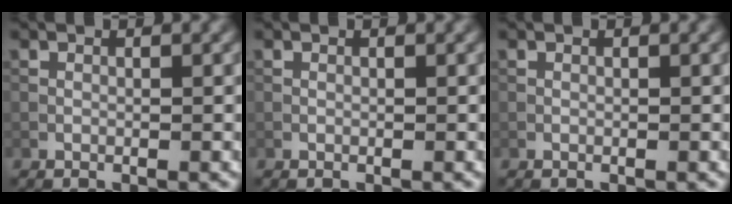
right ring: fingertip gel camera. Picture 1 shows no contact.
{"total": 0.0}
{"total": 0.0}